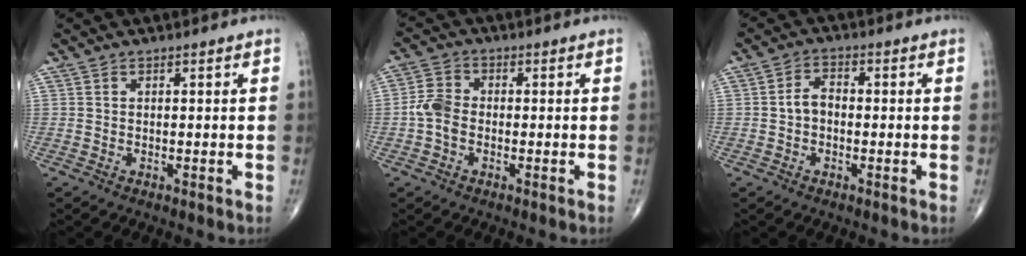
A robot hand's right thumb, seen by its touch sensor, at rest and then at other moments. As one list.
[{"total": 4.9, "force": [-1.0, 3.5, 3.3], "torque": [-0.066, 0.013, -0.029]}, {"total": 3.7, "force": [-0.6, 2.6, 2.6], "torque": [-0.039, 0.018, -0.018]}]